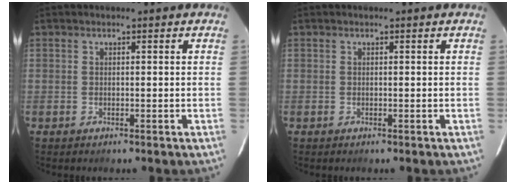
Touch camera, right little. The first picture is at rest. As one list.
[{"total": 0.0}]